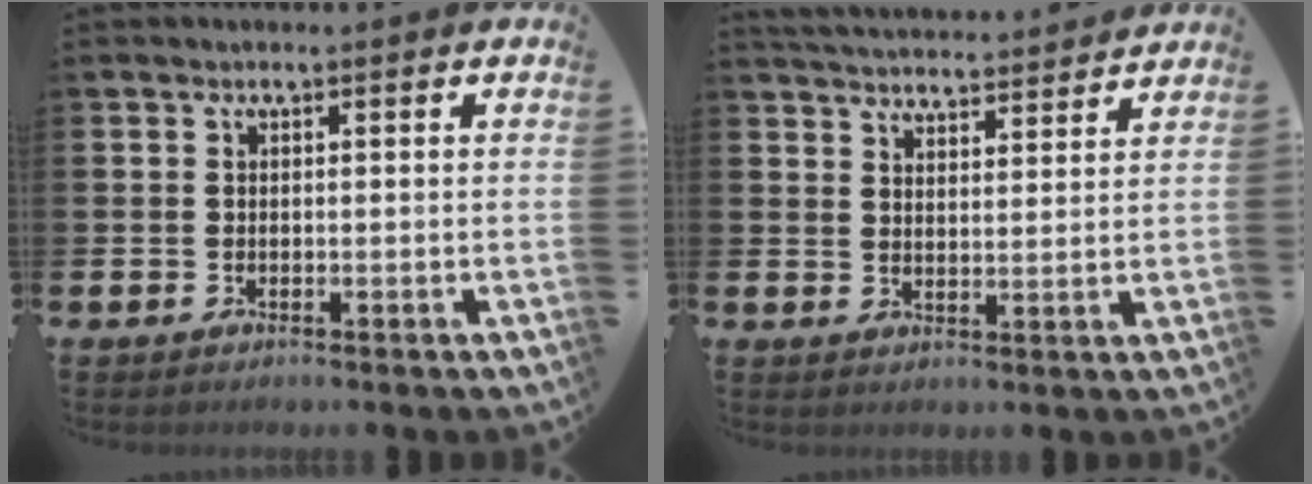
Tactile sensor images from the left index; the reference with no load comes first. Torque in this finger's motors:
{"motor_torque": [0.84, -1.30, 0.12, 0.07]}